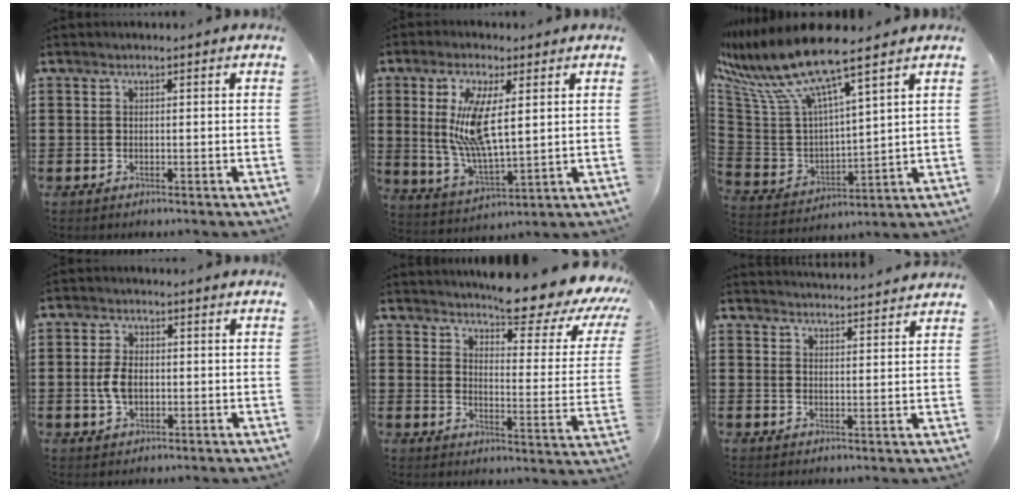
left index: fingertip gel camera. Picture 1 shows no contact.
{"total": 10.5, "force": [3.1, 3.5, 9.4], "torque": [-0.206, -0.002, 0.051]}
{"total": 10.6, "force": [8.0, 0.8, 6.9], "torque": [-0.181, -0.061, 0.130]}
{"total": 4.1, "force": [-0.2, 2.5, 3.2], "torque": [-0.084, 0.000, -0.011]}
{"total": 8.9, "force": [7.9, 0.8, 3.9], "torque": [-0.062, -0.068, 0.126]}
{"total": 3.1, "force": [3.1, -0.2, -0.3], "torque": [0.003, -0.021, 0.055]}